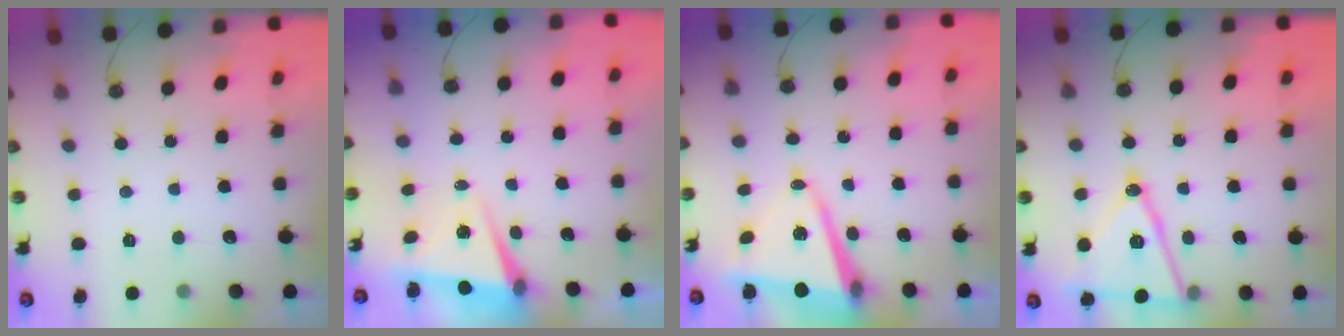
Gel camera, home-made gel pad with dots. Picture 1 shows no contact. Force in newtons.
{"total": 6.4, "press": 6.1, "slide": 2.0}
{"total": 9.8, "press": 9.7, "slide": 1.4}
{"total": 16.7, "press": 16.4, "slide": 3.5}